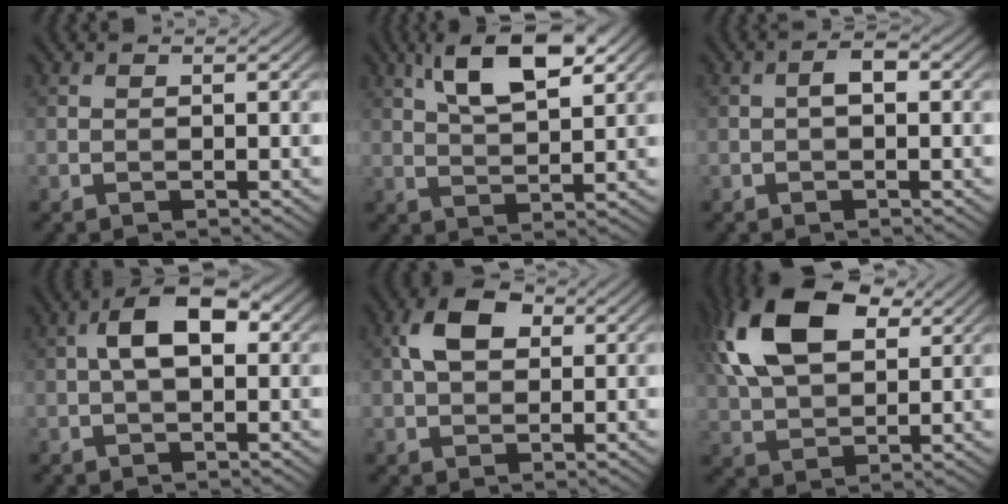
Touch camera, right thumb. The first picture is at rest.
{"total": 8.7, "force": [4.4, 3.3, 6.8], "torque": [-0.127, 0.013, 0.082]}
{"total": 1.9, "force": [0.0, 1.0, 1.7], "torque": [-0.027, 0.009, -0.005]}
{"total": 6.1, "force": [0.8, 3.1, 5.2], "torque": [-0.088, 0.011, 0.008]}
{"total": 5.7, "force": [1.4, 3.7, 4.1], "torque": [-0.086, 0.013, 0.018]}
{"total": 15.1, "force": [5.9, 8.7, 10.9], "torque": [-0.249, 0.026, 0.109]}